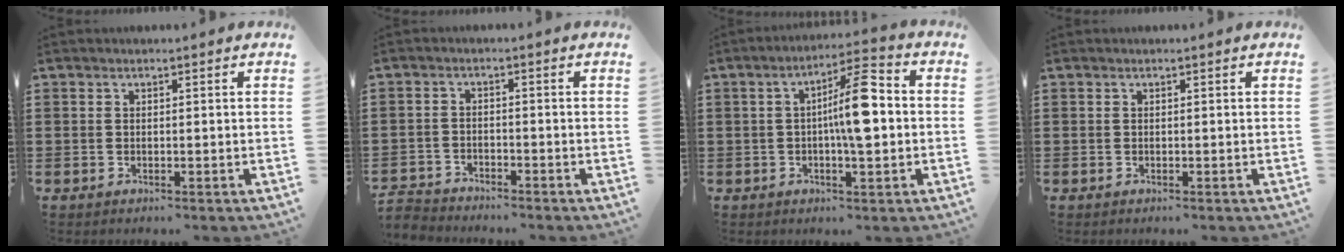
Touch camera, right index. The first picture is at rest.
{"total": 2.7, "force": [-2.6, 0.4, -0.2], "torque": [-0.004, 0.001, -0.058]}
{"total": 9.0, "force": [0.1, 2.4, 8.7], "torque": [-0.140, 0.008, -0.005]}
{"total": 0.0}